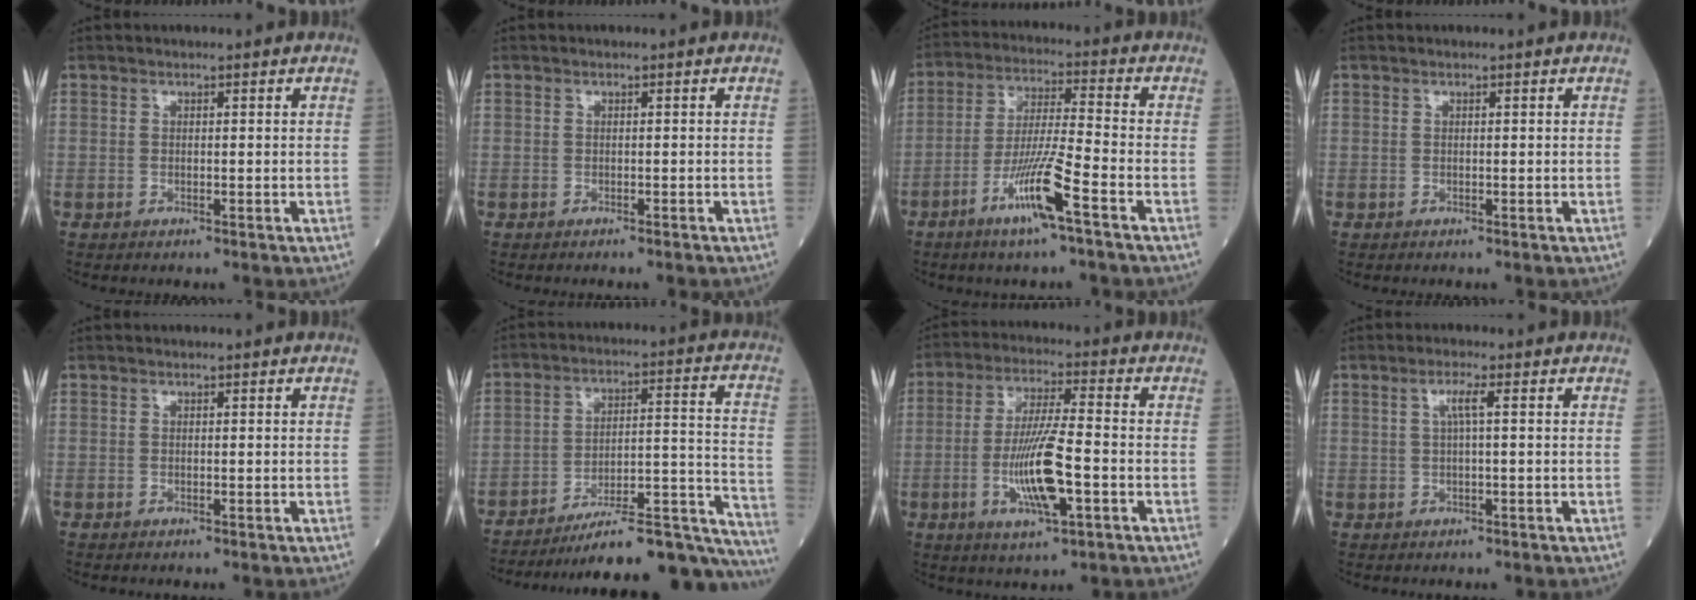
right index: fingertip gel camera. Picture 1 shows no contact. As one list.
[{"total": 1.2, "force": [-1.1, 0.0, 0.6], "torque": [-0.011, -0.001, -0.010]}, {"total": 9.9, "force": [-5.1, -0.5, 8.4], "torque": [-0.165, -0.009, -0.096]}, {"total": 0.0}, {"total": 0.0}, {"total": 23.1, "force": [-21.2, 2.5, 9.0], "torque": [-0.046, 0.046, -0.295]}, {"total": 10.9, "force": [-2.9, 1.3, 10.4], "torque": [-0.204, -0.006, -0.052]}, {"total": 2.2, "force": [0.5, -0.2, 2.1], "torque": [-0.045, 0.006, 0.012]}]